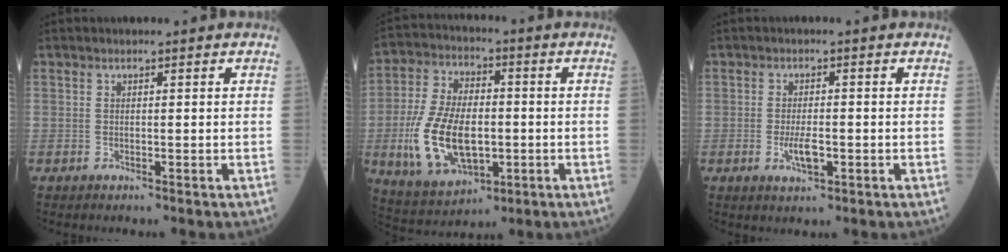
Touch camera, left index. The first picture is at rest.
{"total": 14.4, "force": [-2.6, 7.7, 11.9], "torque": [-0.256, 0.002, -0.037]}
{"total": 3.1, "force": [-0.9, 0.8, 2.9], "torque": [-0.057, -0.003, -0.013]}